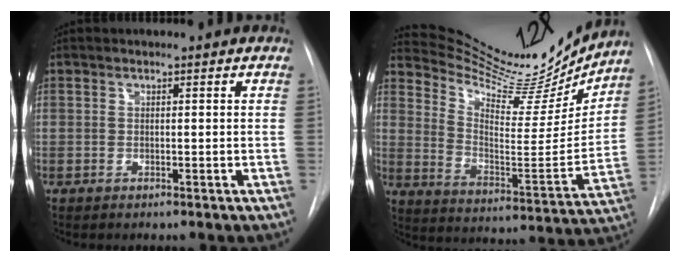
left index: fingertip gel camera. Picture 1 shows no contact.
{"total": 20.3, "force": [19.1, 3.5, 5.8], "torque": [-0.099, -0.063, 0.280]}